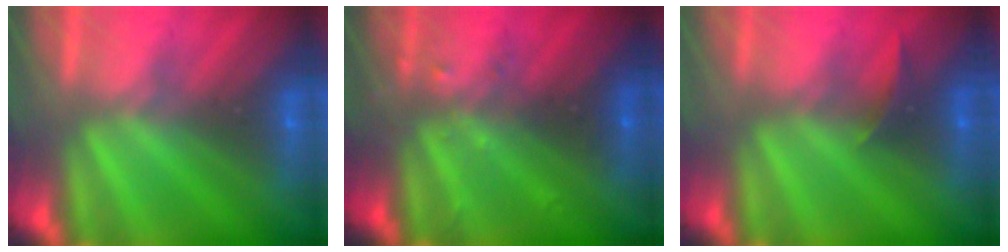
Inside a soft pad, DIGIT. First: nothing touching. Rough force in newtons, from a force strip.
{"total": 2.4}
{"total": 2.2}